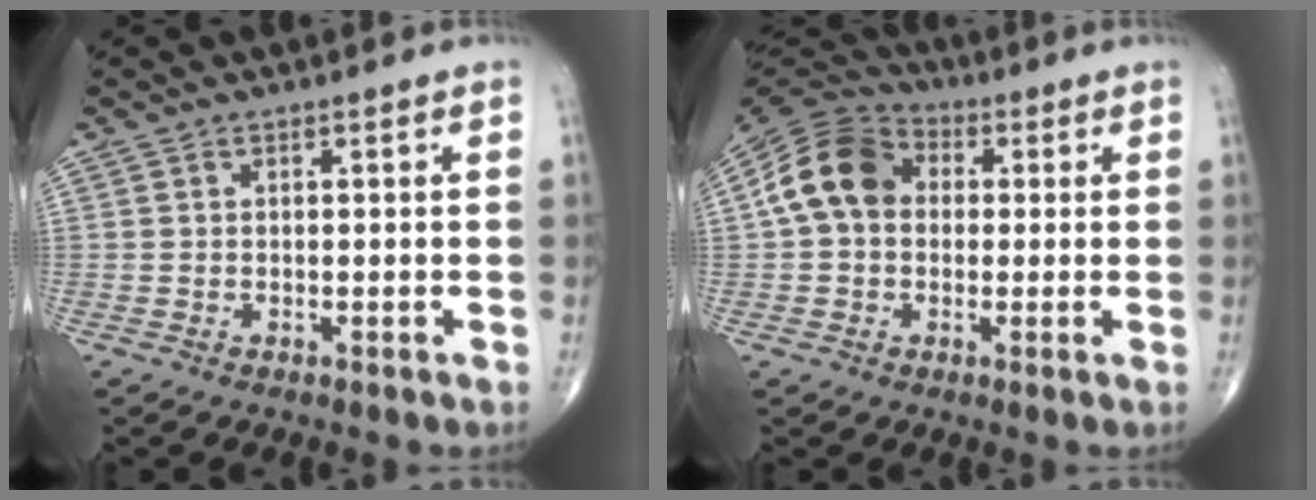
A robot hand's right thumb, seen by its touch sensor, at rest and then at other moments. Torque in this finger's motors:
{"motor_torque": [-0.21, 1.07, 1.02, 0.01, 0.12]}